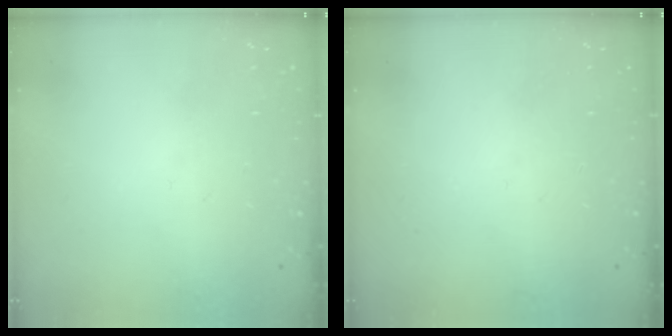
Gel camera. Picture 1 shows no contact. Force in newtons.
{"total": 0.0}